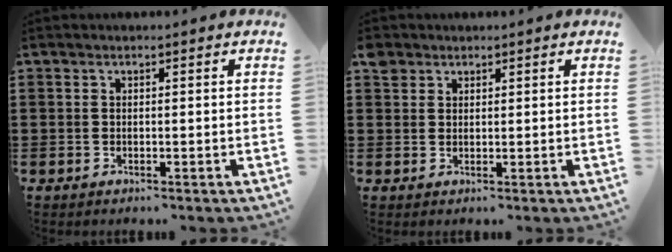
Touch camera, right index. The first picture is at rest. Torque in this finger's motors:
{"motor_torque": [1.05, 1.08, 0.17, 0.03]}